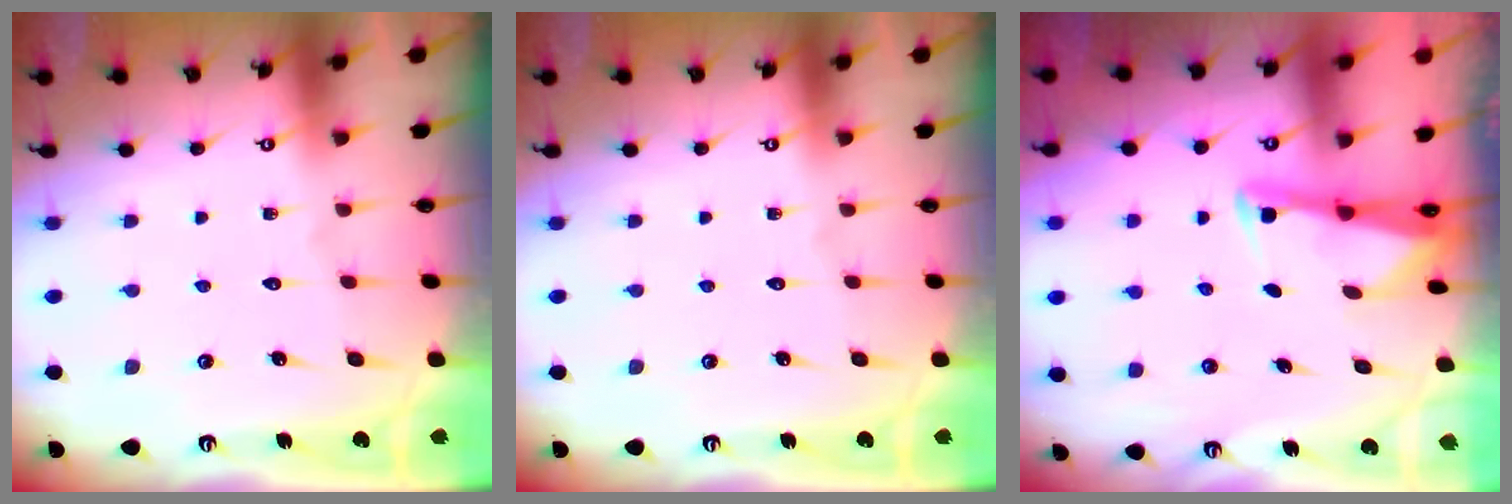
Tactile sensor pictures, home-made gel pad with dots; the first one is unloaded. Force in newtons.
{"total": 0.0}
{"total": 2.7, "press": 2.7, "slide": 0.3}